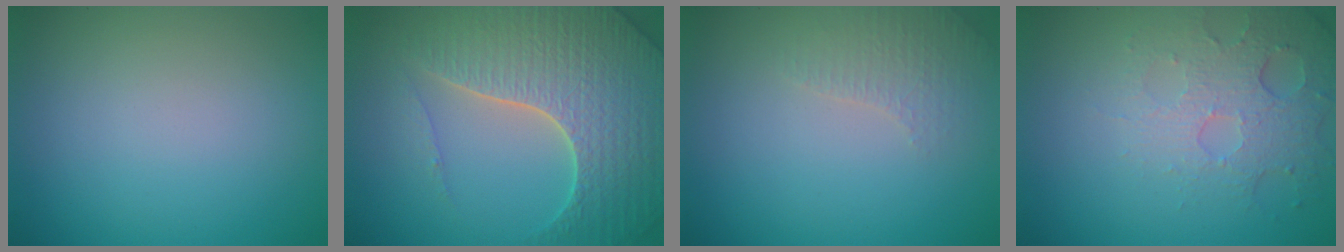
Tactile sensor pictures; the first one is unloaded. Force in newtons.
{"total": 7.0, "press": 6.8, "slide": 1.9}
{"total": 2.0, "press": 1.9, "slide": 0.5}
{"total": 5.0, "press": 3.3, "slide": 3.8}